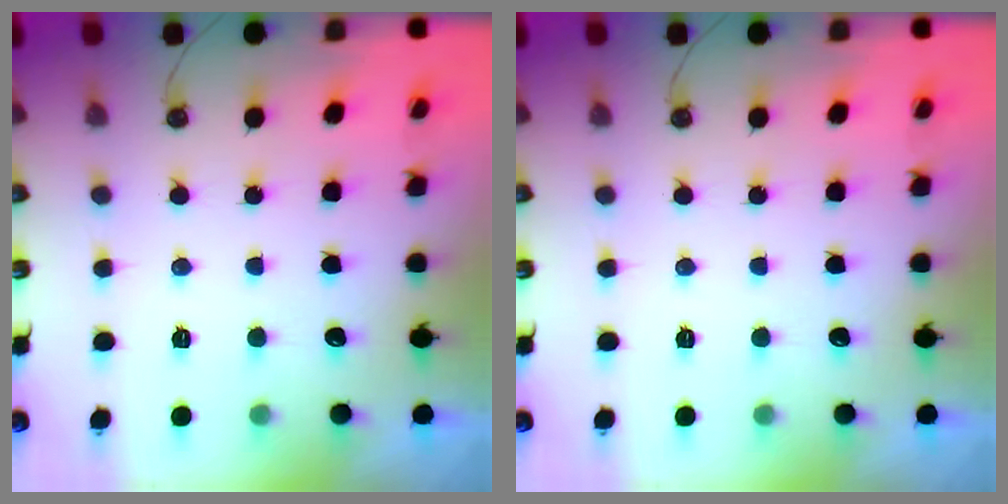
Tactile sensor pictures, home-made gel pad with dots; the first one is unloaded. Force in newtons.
{"total": 0.0}